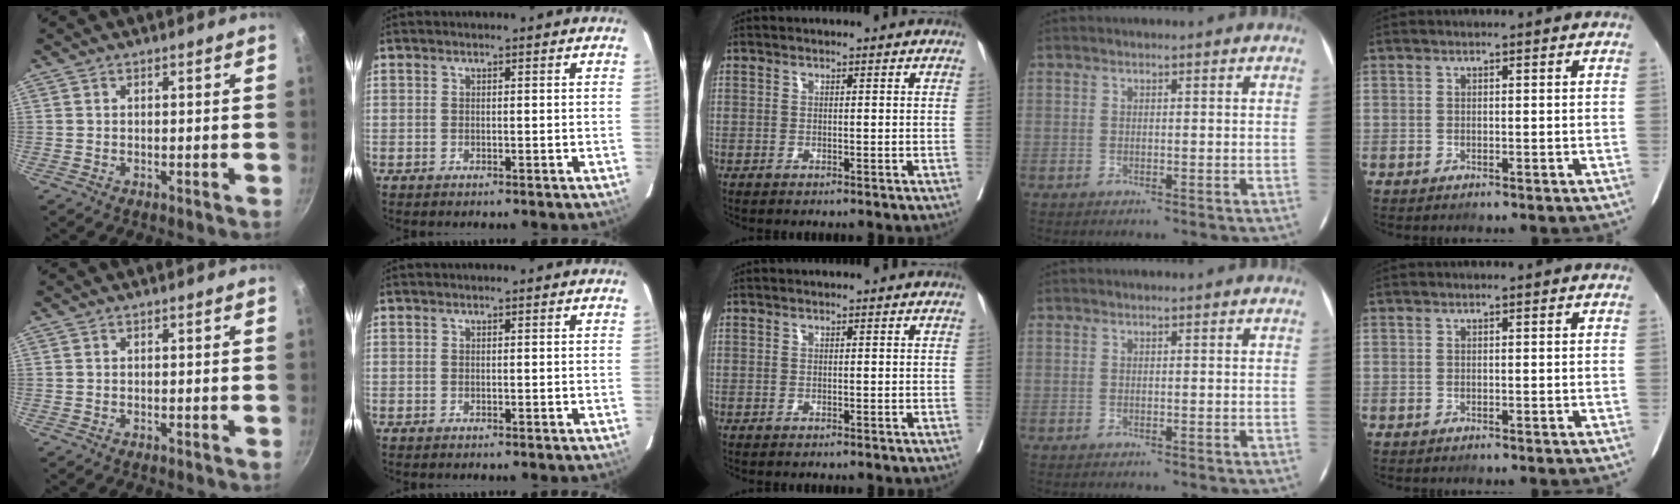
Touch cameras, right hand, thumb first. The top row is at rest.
{}